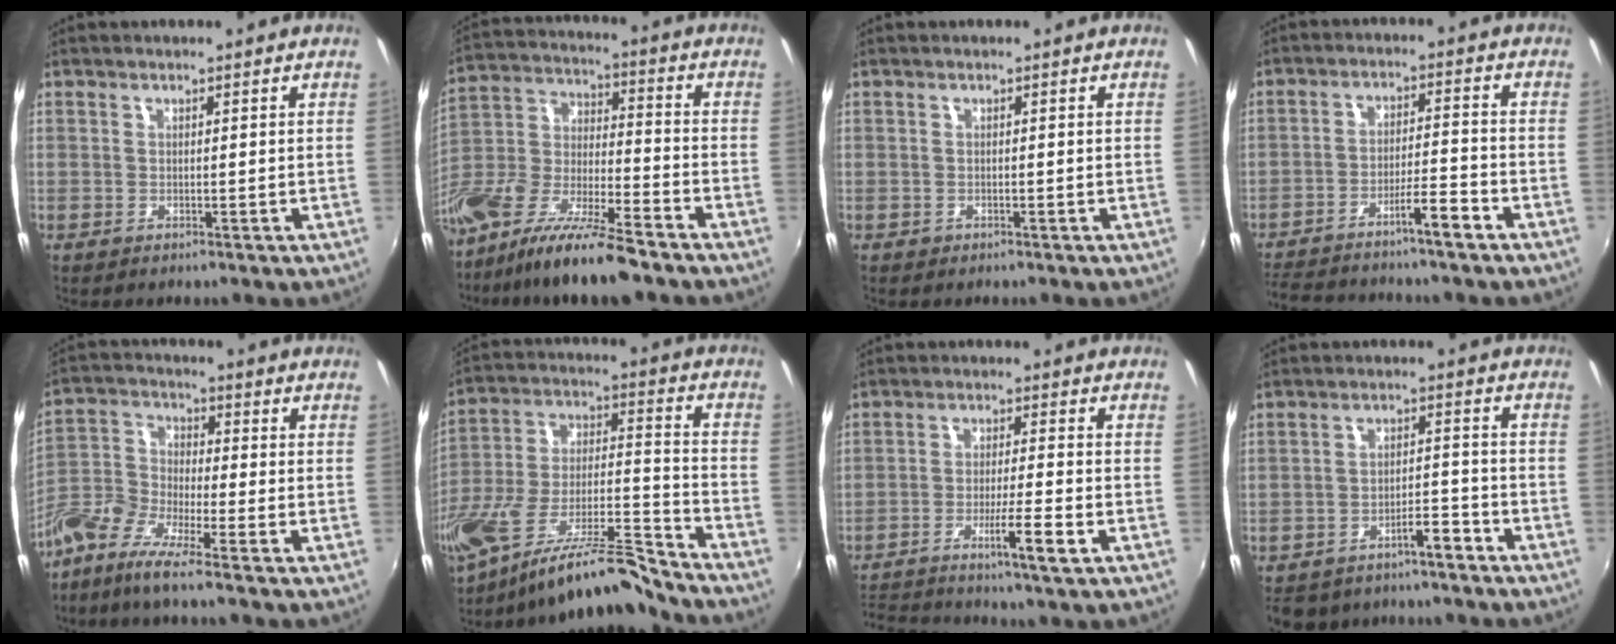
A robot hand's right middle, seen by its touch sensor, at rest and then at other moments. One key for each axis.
{"total": 17.7, "fx": -12.8, "fy": 4.2, "fz": 11.4, "tx": -0.234, "ty": -0.021, "tz": -0.239}
{"total": 0.7, "fx": -0.4, "fy": 0.5, "fz": 0.2, "tx": -0.003, "ty": 0.000, "tz": -0.003}
{"total": 8.1, "fx": -6.9, "fy": -0.1, "fz": 4.2, "tx": -0.089, "ty": 0.019, "tz": -0.119}
{"total": 9.6, "fx": -7.3, "fy": 1.2, "fz": 6.2, "tx": -0.145, "ty": -0.013, "tz": -0.153}
{"total": 18.8, "fx": -15.3, "fy": 2.9, "fz": 10.6, "tx": -0.195, "ty": -0.026, "tz": -0.268}
{"total": 8.1, "fx": -5.5, "fy": -0.8, "fz": 5.8, "tx": -0.113, "ty": -0.002, "tz": -0.099}
{"total": 9.0, "fx": -7.1, "fy": 3.8, "fz": 4.0, "tx": -0.071, "ty": 0.021, "tz": -0.094}